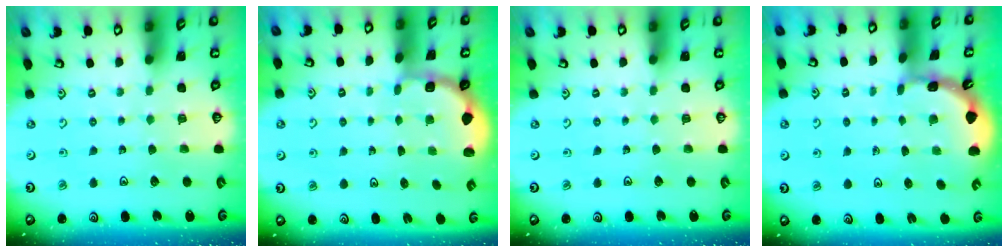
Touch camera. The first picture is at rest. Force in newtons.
{"total": 1.8, "press": 1.7, "slide": 0.7}
{"total": 0.0}
{"total": 1.8, "press": 1.8, "slide": 0.1}